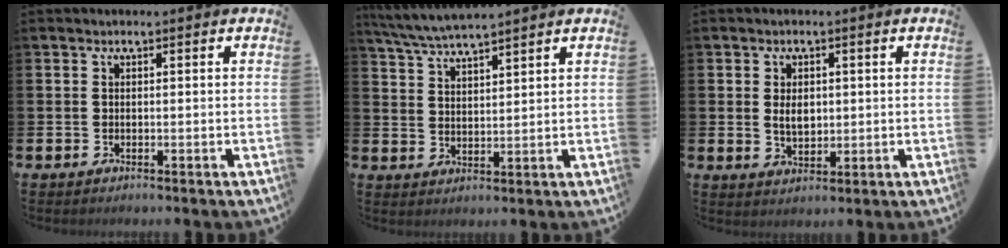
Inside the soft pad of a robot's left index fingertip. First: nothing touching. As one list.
[{"total": 5.0, "force": [4.9, 0.0, 1.2], "torque": [-0.043, -0.022, 0.088]}, {"total": 3.0, "force": [0.6, 1.9, 2.3], "torque": [-0.024, -0.001, 0.004]}]